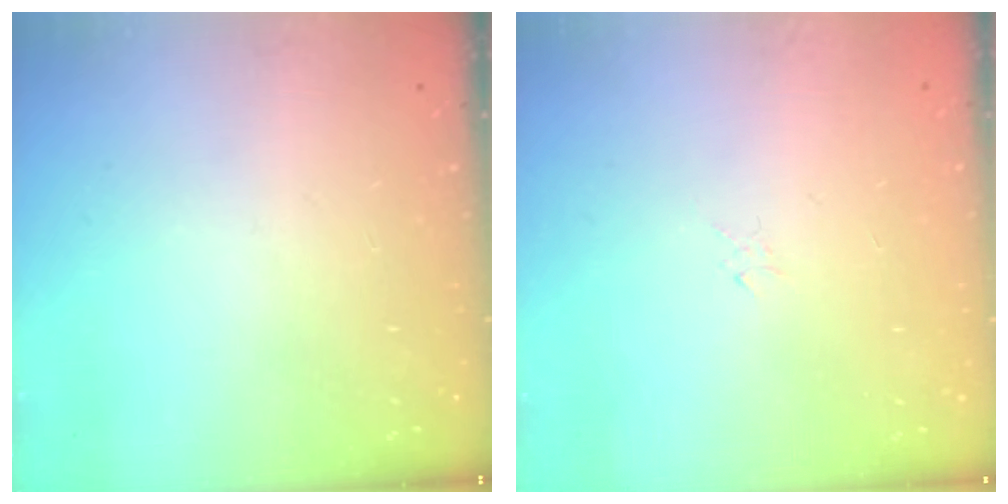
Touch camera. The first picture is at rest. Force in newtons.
{"total": 1.3, "press": 1.3, "slide": 0.1}